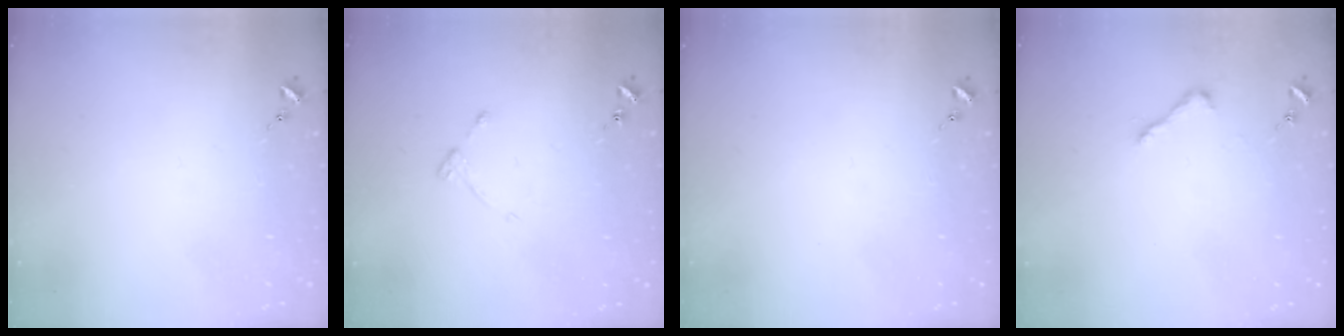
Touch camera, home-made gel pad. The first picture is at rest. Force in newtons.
{"total": 4.8, "press": 4.7, "slide": 0.5}
{"total": 0.0}
{"total": 3.9, "press": 3.9, "slide": 0.3}